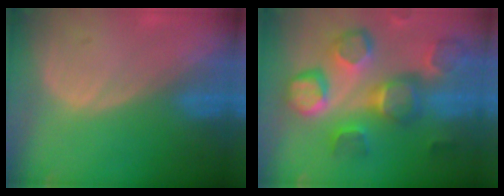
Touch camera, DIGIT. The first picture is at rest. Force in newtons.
{"total": 12.7, "press": 11.2, "slide": 6.0}